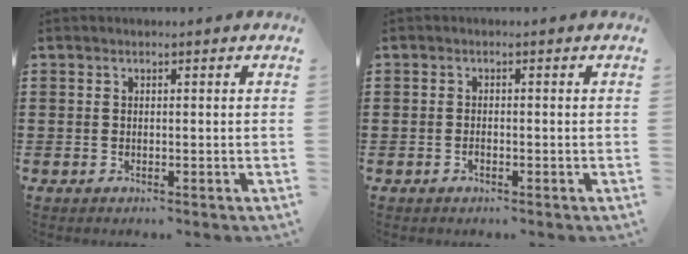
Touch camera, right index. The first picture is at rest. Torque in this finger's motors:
{"motor_torque": [-0.76, 1.37, 0.04, -0.01]}